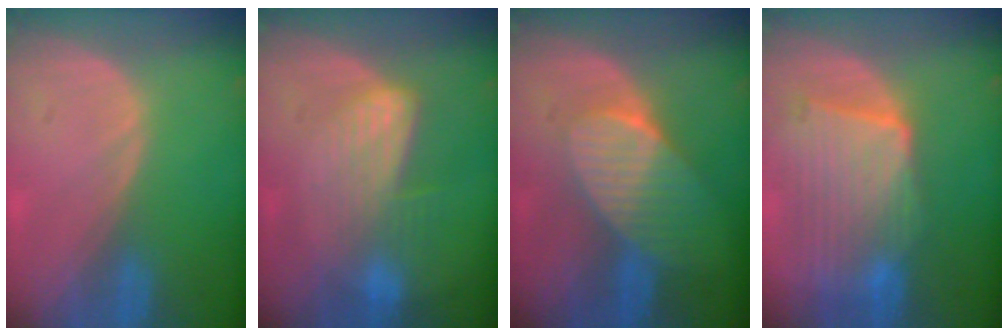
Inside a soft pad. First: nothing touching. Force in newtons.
{"total": 7.0, "press": 6.1, "slide": 3.5}
{"total": 7.7, "press": 6.9, "slide": 3.4}
{"total": 10.3, "press": 9.0, "slide": 4.8}